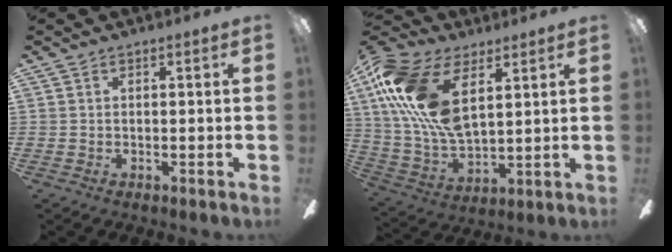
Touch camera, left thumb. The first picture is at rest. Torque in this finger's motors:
{"motor_torque": [-0.15, 1.18, 1.42, -1.35, 0.64]}